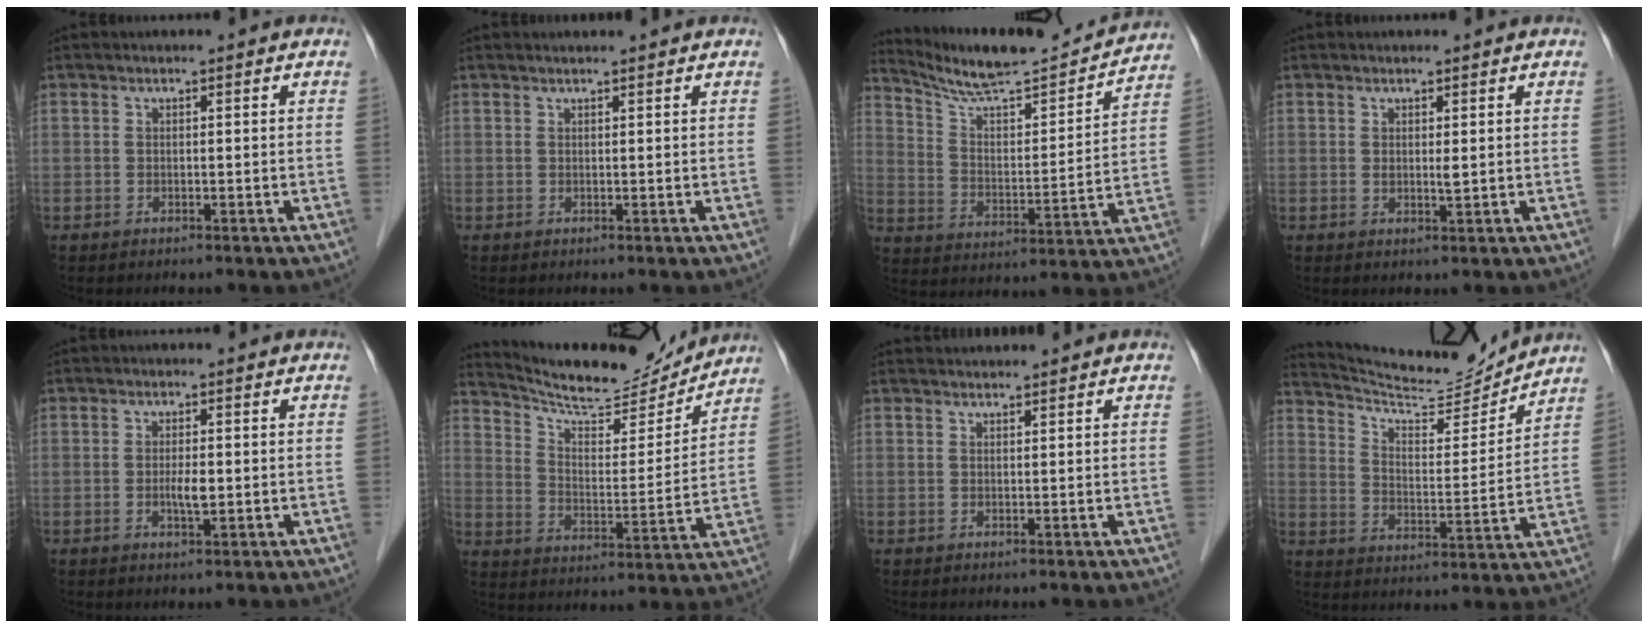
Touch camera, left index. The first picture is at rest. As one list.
[{"total": 2.1, "force": [2.0, 0.0, 0.6], "torque": [-0.008, 0.012, 0.026]}, {"total": 17.7, "force": [16.8, 1.2, 5.6], "torque": [-0.098, -0.021, 0.258]}, {"total": 1.1, "force": [0.3, 0.2, 1.0], "torque": [-0.018, -0.007, 0.005]}, {"total": 2.2, "force": [-0.4, 0.5, 2.1], "torque": [-0.044, -0.005, -0.006]}, {"total": 16.0, "force": [15.2, 2.3, 4.6], "torque": [-0.081, -0.014, 0.231]}, {"total": 2.0, "force": [2.0, -0.1, 0.2], "torque": [-0.002, 0.019, 0.036]}, {"total": 13.8, "force": [13.6, 0.1, 2.7], "torque": [-0.057, -0.014, 0.214]}]